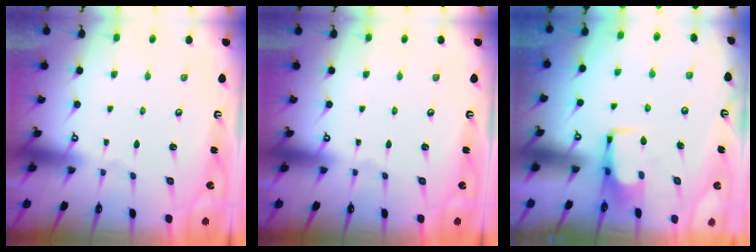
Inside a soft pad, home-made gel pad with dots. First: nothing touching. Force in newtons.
{"total": 0.0}
{"total": 1.7, "press": 1.6, "slide": 0.6}